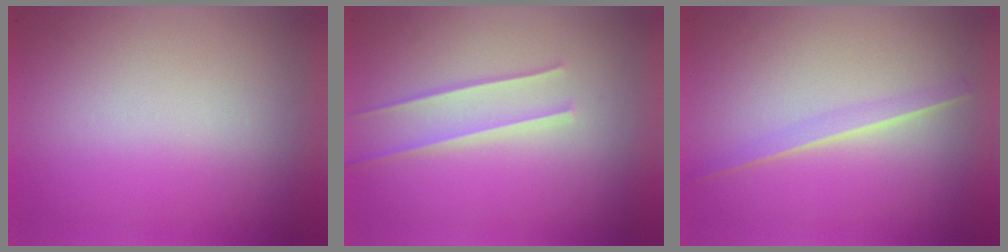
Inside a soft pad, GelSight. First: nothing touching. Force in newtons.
{"total": 1.5}
{"total": 1.3}